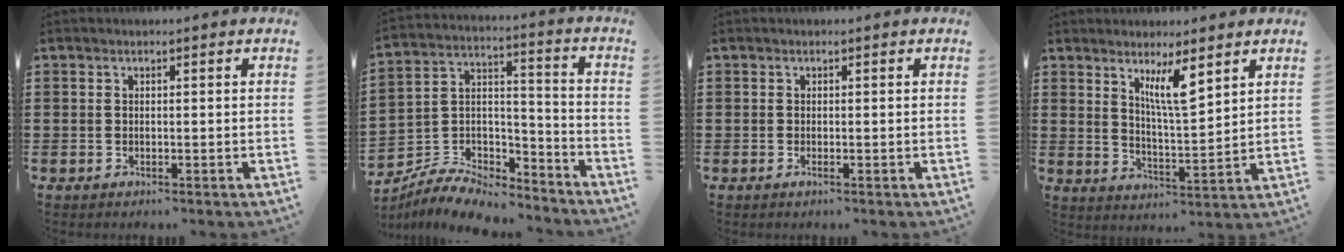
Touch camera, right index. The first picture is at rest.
{"total": 8.2, "force": [-7.7, 2.1, 2.0], "torque": [-0.039, 0.017, -0.151]}
{"total": 0.5, "force": [-0.1, -0.1, 0.5], "torque": [-0.009, -0.005, -0.001]}
{"total": 6.6, "force": [4.0, 1.3, 5.1], "torque": [-0.101, -0.007, 0.067]}